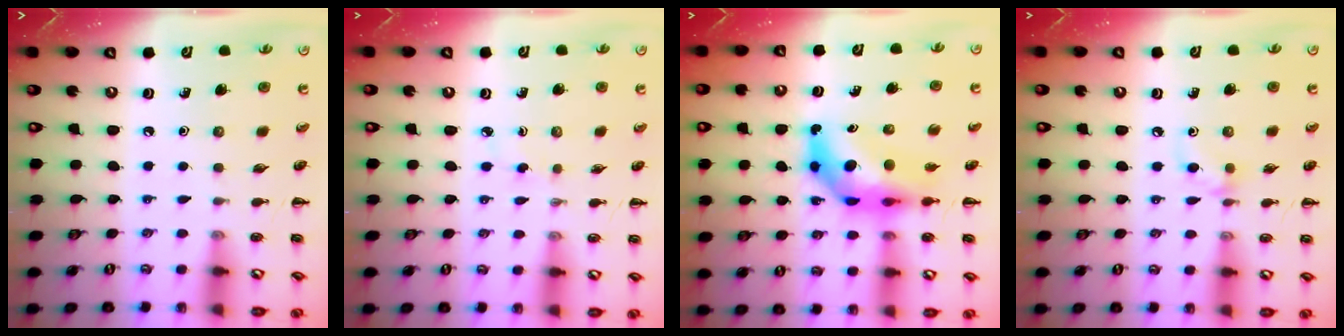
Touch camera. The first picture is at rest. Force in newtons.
{"total": 2.3, "press": 2.1, "slide": 0.9}
{"total": 10.5, "press": 9.9, "slide": 3.5}
{"total": 7.0, "press": 6.7, "slide": 2.0}